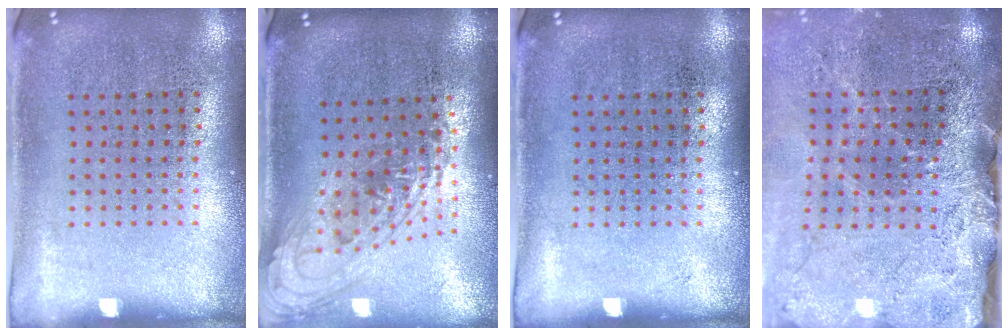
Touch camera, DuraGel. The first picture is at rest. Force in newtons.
{"total": 1.5, "press": 1.3, "slide": 0.7}
{"total": 0.0}
{"total": 3.9, "press": 3.1, "slide": 2.4}